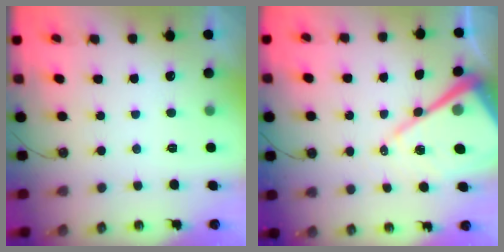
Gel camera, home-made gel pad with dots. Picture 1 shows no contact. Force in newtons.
{"total": 18.2, "press": 18.1, "slide": 1.9}